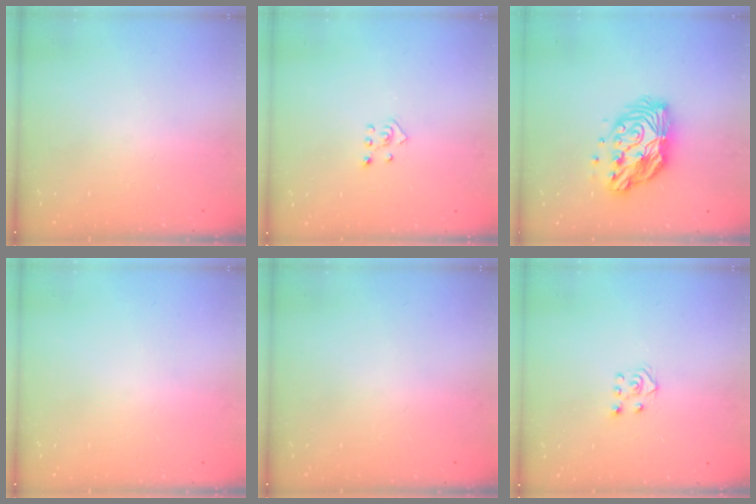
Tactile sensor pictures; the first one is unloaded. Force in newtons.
{"total": 4.7, "press": 4.6, "slide": 0.6}
{"total": 12.8, "press": 12.8, "slide": 0.9}
{"total": 0.0}
{"total": 0.0}
{"total": 5.2, "press": 5.2, "slide": 0.4}